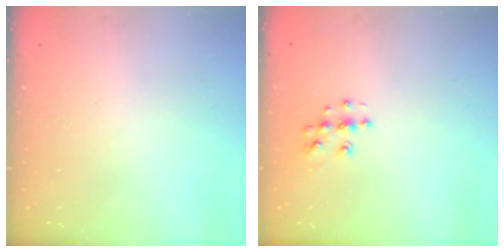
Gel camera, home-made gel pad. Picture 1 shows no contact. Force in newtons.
{"total": 6.7, "press": 6.7, "slide": 0.3}